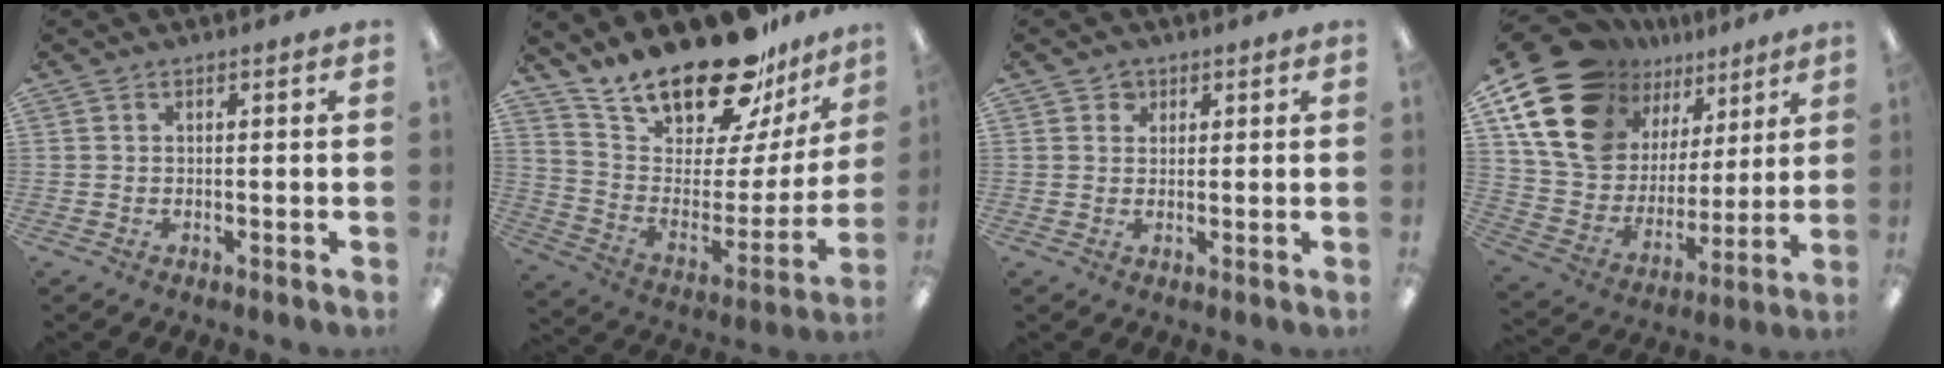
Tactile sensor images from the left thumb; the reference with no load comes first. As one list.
[{"total": 21.6, "force": [19.1, 6.1, 7.9], "torque": [-0.133, -0.149, 0.332]}, {"total": 2.2, "force": [1.2, 1.8, 0.2], "torque": [0.001, 0.002, 0.020]}, {"total": 20.2, "force": [12.8, 13.1, 8.7], "torque": [-0.184, -0.073, 0.247]}]